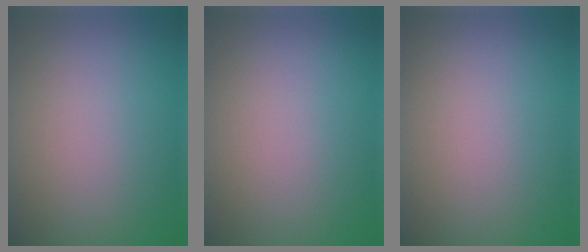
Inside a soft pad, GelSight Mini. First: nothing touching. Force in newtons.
{"total": 0.0}
{"total": 0.0}